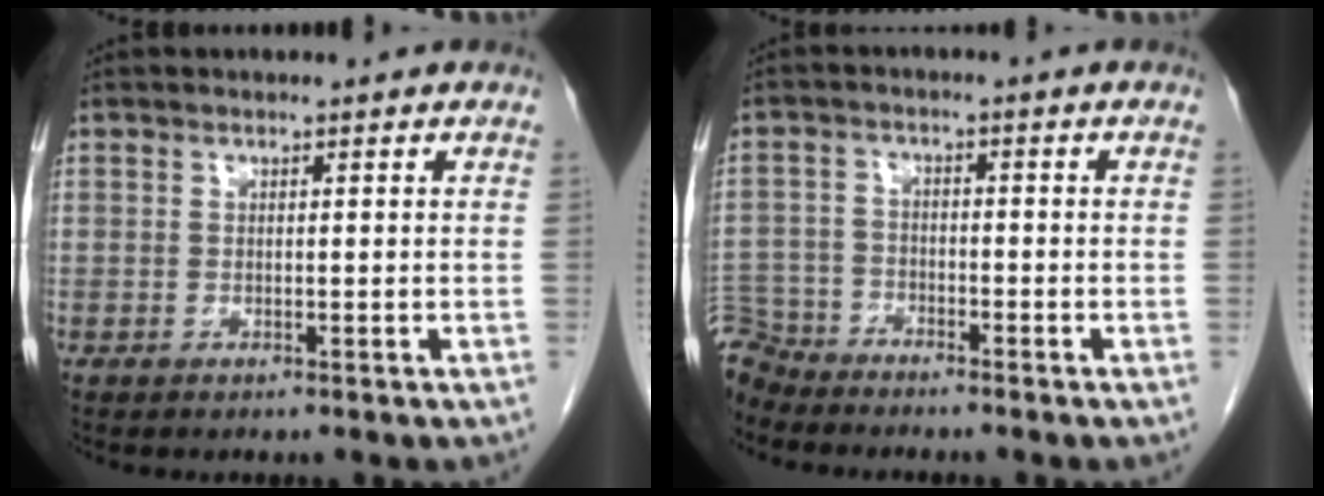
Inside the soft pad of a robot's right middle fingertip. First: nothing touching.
{"total": 6.1, "force": [-5.9, 1.5, -0.4], "torque": [0.008, -0.002, -0.117]}